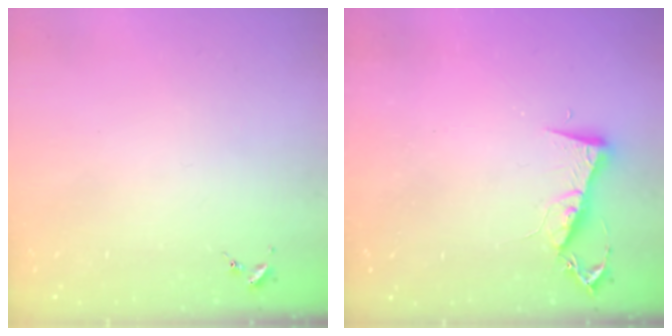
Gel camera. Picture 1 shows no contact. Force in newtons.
{"total": 7.2, "press": 7.1, "slide": 0.7}